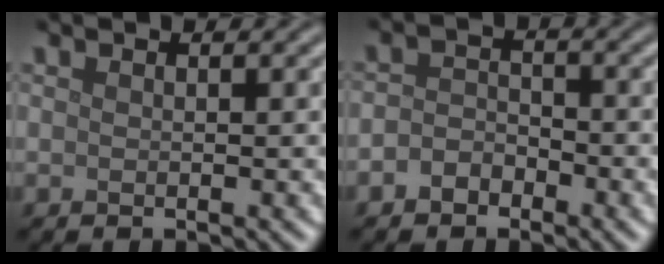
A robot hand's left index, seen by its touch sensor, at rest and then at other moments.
{"total": 2.2, "force": [-1.3, 1.5, 0.8], "torque": [-0.014, 0.007, -0.031]}